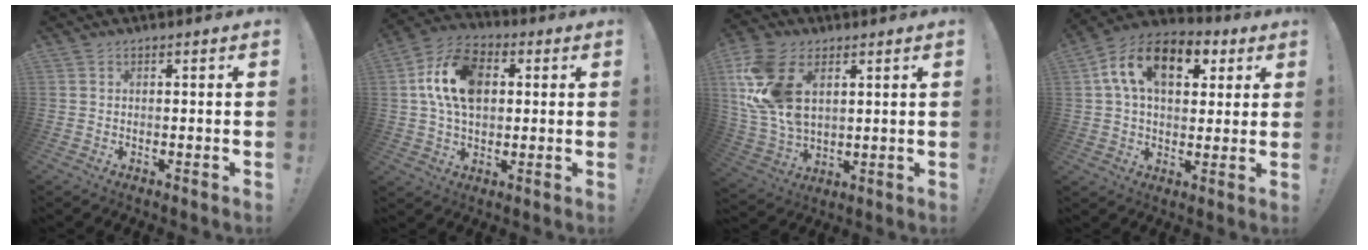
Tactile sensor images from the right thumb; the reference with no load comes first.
{"total": 15.7, "force": [3.2, 10.7, 11.1], "torque": [-0.199, 0.008, 0.062]}
{"total": 18.4, "force": [6.3, 11.8, 12.6], "torque": [-0.260, -0.022, 0.119]}
{"total": 16.4, "force": [5.9, 10.2, 11.5], "torque": [-0.184, -0.007, 0.105]}